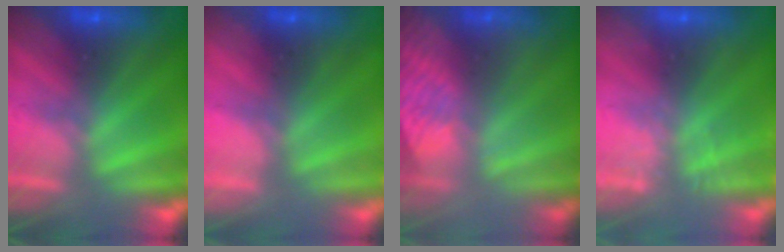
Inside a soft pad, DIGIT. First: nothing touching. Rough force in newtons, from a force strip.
{"total": 2.2}
{"total": 3.3}
{"total": 2.5}